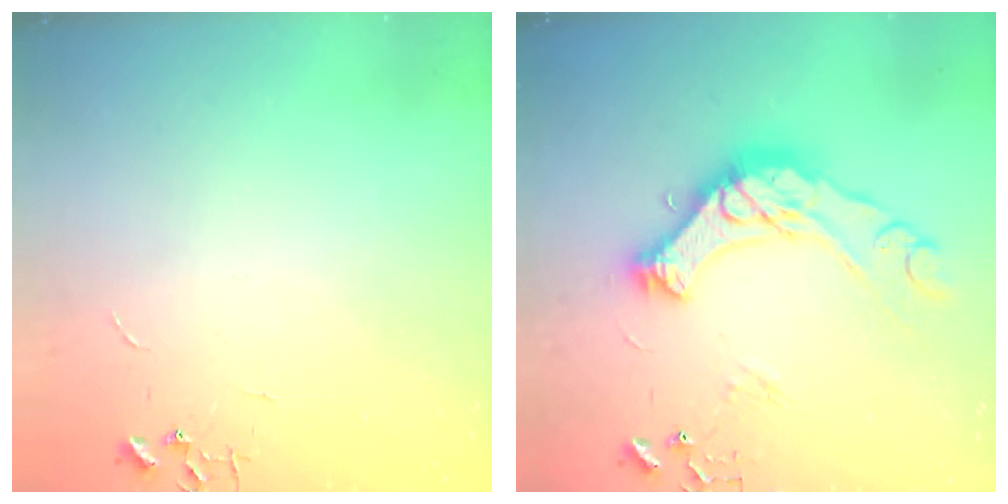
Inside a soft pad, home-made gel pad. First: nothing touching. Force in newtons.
{"total": 19.0, "press": 18.9, "slide": 1.9}